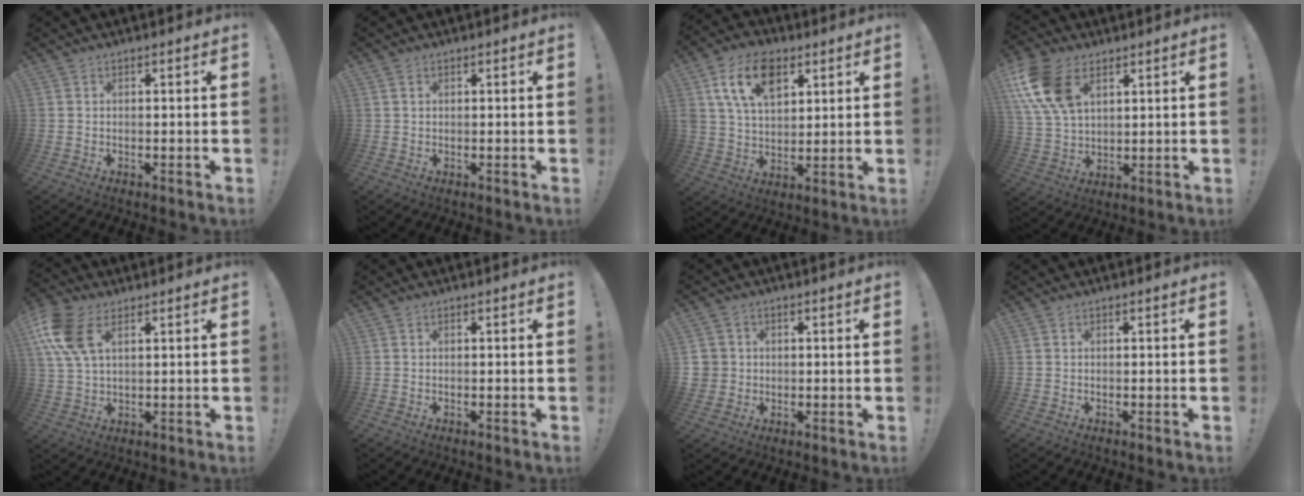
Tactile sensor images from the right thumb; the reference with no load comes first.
{"total": 1.0, "force": [0.5, 0.8, 0.4], "torque": [-0.005, 0.001, 0.009]}
{"total": 15.6, "force": [7.3, 9.7, 9.8], "torque": [-0.170, -0.015, 0.135]}
{"total": 14.9, "force": [6.7, 9.4, 9.4], "torque": [-0.200, -0.019, 0.130]}
{"total": 12.3, "force": [5.0, 7.1, 8.7], "torque": [-0.188, -0.008, 0.097]}
{"total": 0.0}
{"total": 4.2, "force": [0.6, 4.1, 0.6], "torque": [-0.014, 0.000, 0.013]}
{"total": 0.0}